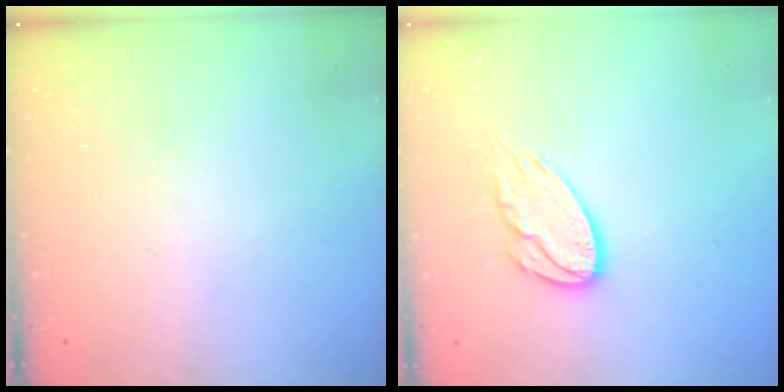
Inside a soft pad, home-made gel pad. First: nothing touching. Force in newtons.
{"total": 11.5, "press": 11.4, "slide": 1.1}